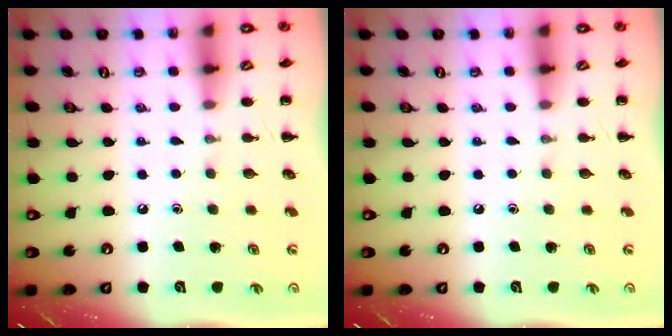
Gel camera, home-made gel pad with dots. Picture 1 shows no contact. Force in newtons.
{"total": 0.0}